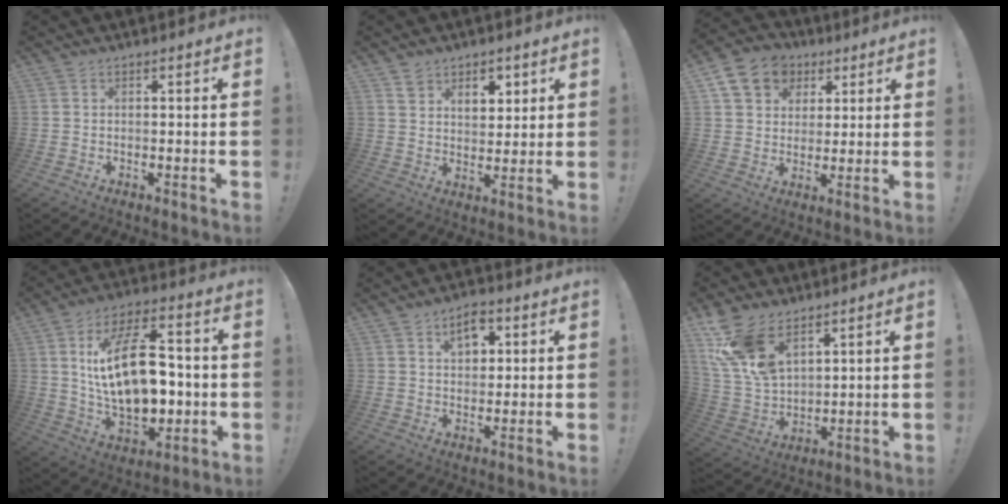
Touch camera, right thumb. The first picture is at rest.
{"total": 7.3, "force": [4.6, 5.0, 2.5], "torque": [-0.032, -0.025, 0.084]}
{"total": 13.0, "force": [5.6, 10.5, 5.3], "torque": [-0.076, -0.019, 0.113]}
{"total": 22.2, "force": [1.3, 12.5, 18.3], "torque": [-0.328, -0.004, 0.019]}
{"total": 7.1, "force": [3.2, 4.7, 4.2], "torque": [-0.060, -0.002, 0.055]}
{"total": 14.3, "force": [8.8, 7.8, 8.1], "torque": [-0.170, -0.052, 0.170]}